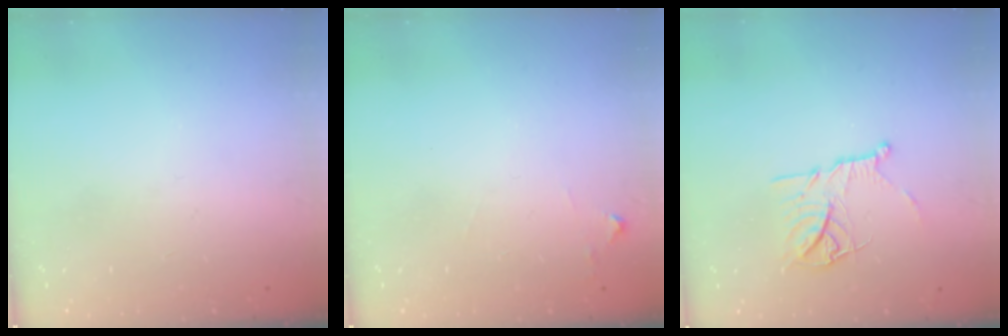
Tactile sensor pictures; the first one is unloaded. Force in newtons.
{"total": 4.4, "press": 4.4, "slide": 0.7}
{"total": 11.7, "press": 11.6, "slide": 1.0}